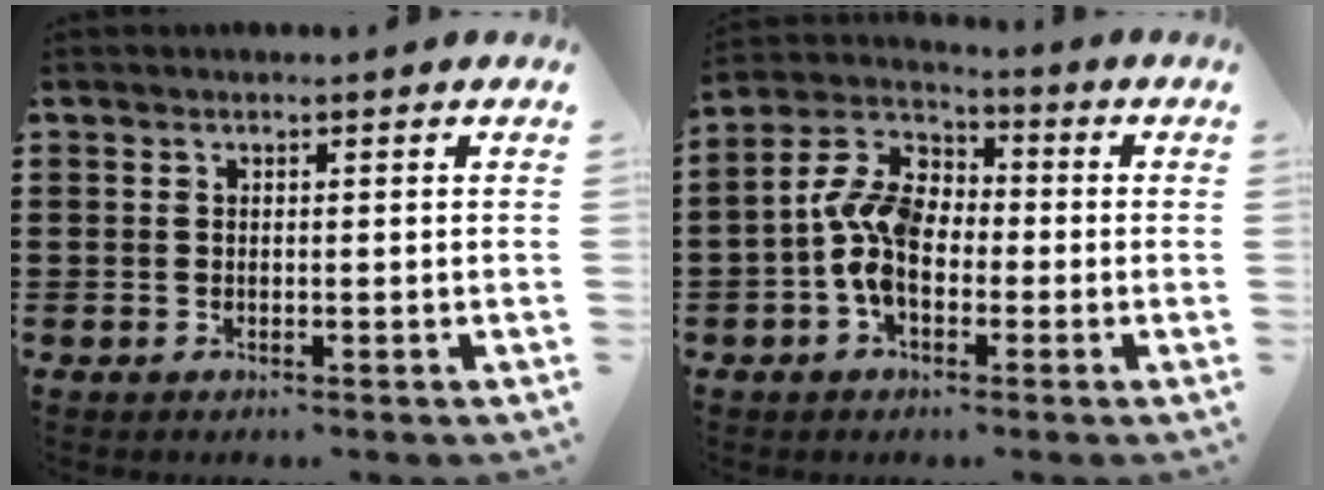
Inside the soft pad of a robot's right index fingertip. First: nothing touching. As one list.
[{"total": 9.3, "force": [-1.3, 6.1, 6.9], "torque": [-0.179, 0.003, -0.031]}]